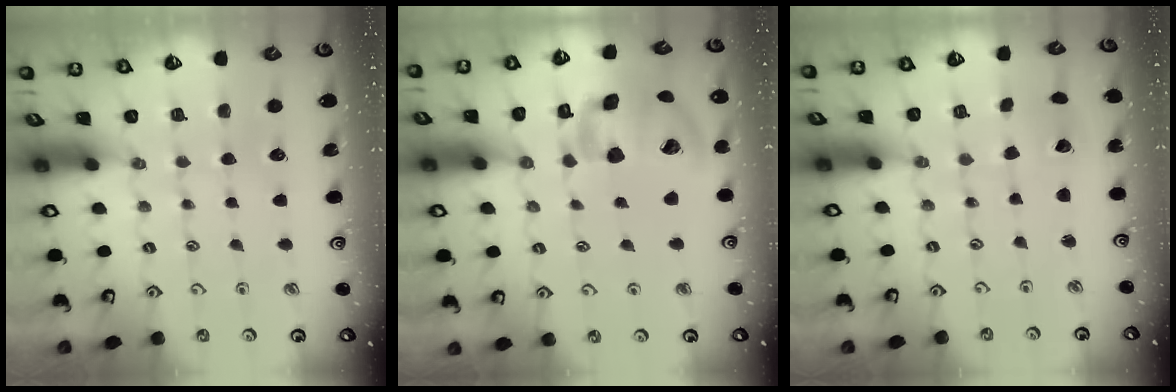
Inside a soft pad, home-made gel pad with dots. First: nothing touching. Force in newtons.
{"total": 19.2, "press": 19.0, "slide": 3.2}
{"total": 2.3, "press": 2.3, "slide": 0.2}